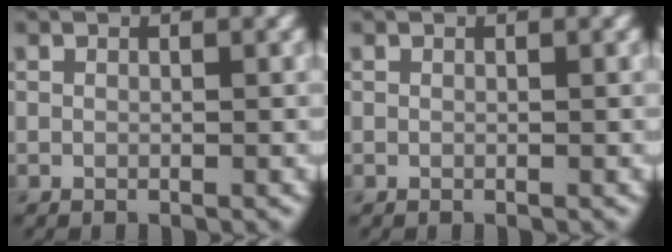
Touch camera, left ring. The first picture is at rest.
{"total": 0.0}